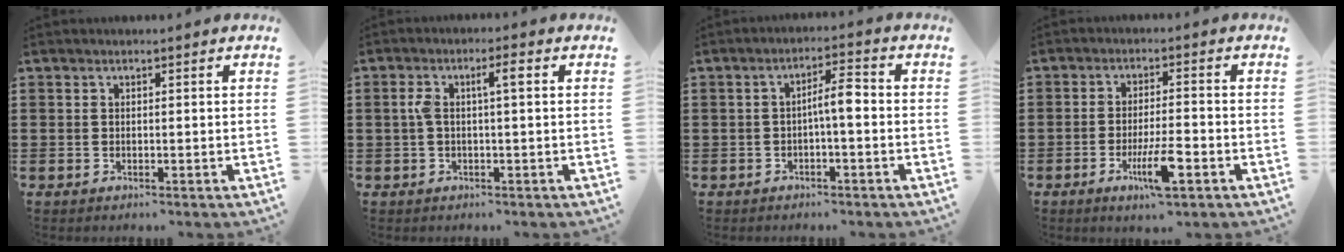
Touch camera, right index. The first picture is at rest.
{"total": 3.6, "force": [0.4, 0.7, 3.5], "torque": [-0.075, 0.004, 0.000]}
{"total": 4.0, "force": [-0.6, 0.7, 3.9], "torque": [-0.072, 0.008, -0.015]}
{"total": 6.9, "force": [-2.9, 1.3, 6.1], "torque": [-0.122, -0.012, -0.054]}